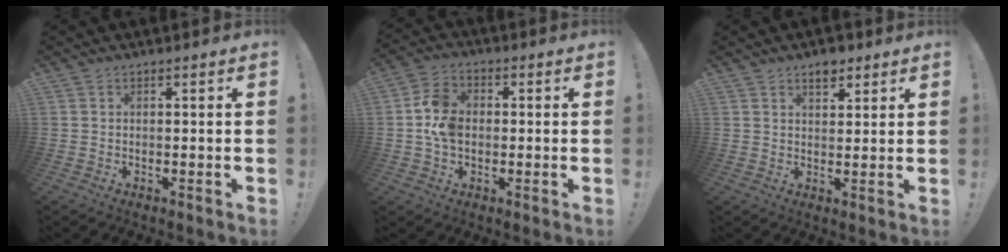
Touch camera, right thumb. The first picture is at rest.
{"total": 9.2, "force": [-0.4, 6.7, 6.2], "torque": [-0.113, 0.015, -0.005]}
{"total": 4.4, "force": [3.0, 2.6, 1.9], "torque": [-0.015, -0.014, 0.051]}